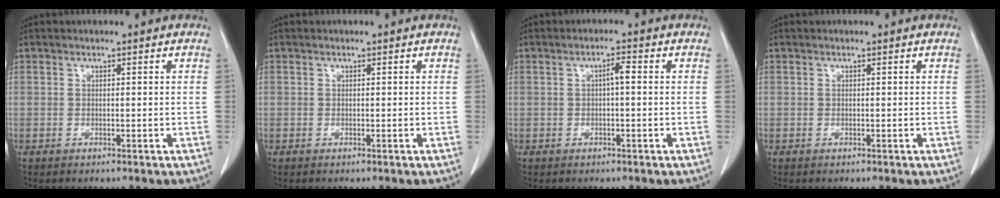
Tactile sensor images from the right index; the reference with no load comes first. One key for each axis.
{"total": 0.0}
{"total": 1.9, "fx": 0.1, "fy": 0.3, "fz": 1.9, "tx": -0.032, "ty": 0.004, "tz": 0.001}
{"total": 0.0}